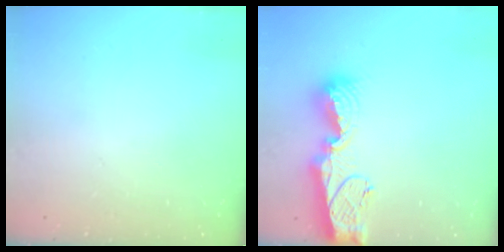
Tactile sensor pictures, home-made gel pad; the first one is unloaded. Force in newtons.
{"total": 11.5, "press": 11.4, "slide": 1.4}